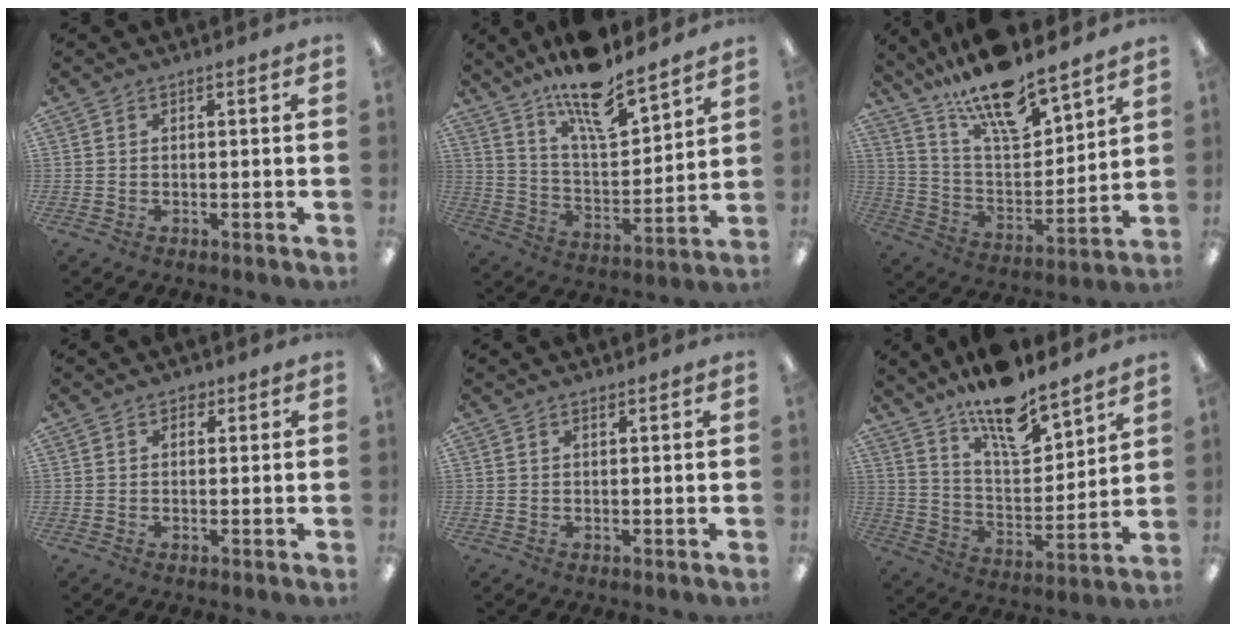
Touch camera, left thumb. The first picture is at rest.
{"total": 14.9, "force": [12.7, 3.6, 6.9], "torque": [-0.125, -0.088, 0.220]}
{"total": 16.5, "force": [14.4, 3.4, 7.3], "torque": [-0.145, -0.098, 0.250]}
{"total": 2.0, "force": [1.3, 1.3, 0.9], "torque": [-0.003, -0.002, 0.019]}
{"total": 0.9, "force": [0.8, 0.3, 0.3], "torque": [-0.007, 0.000, 0.015]}
{"total": 14.8, "force": [12.3, 4.5, 7.0], "torque": [-0.125, -0.083, 0.215]}